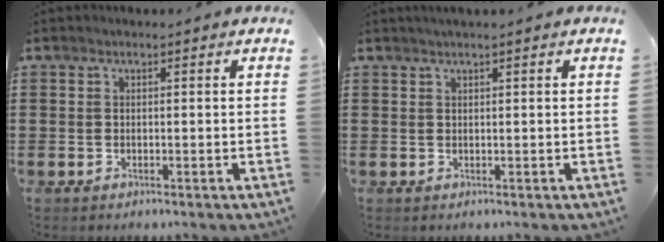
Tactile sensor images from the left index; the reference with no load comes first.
{"total": 0.9, "force": [0.7, -0.1, 0.6], "torque": [-0.010, -0.001, 0.013]}